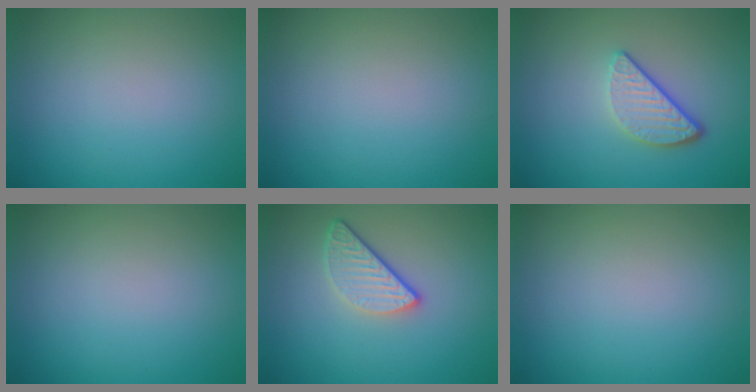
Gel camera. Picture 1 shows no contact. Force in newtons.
{"total": 0.0}
{"total": 3.3, "press": 2.6, "slide": 2.0}
{"total": 0.0}
{"total": 3.2, "press": 2.6, "slide": 1.9}
{"total": 0.0}